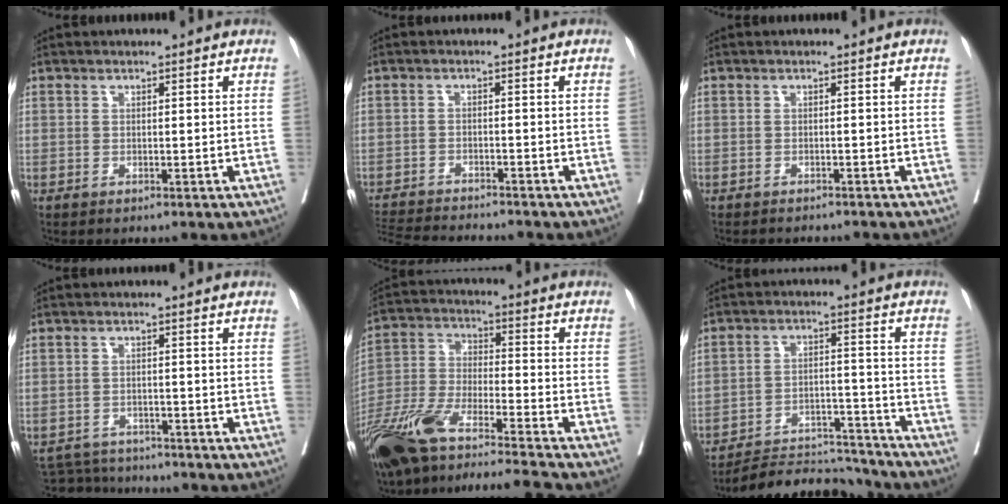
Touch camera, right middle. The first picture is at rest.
{"total": 9.9, "force": [-9.4, 0.5, 3.2], "torque": [-0.052, -0.007, -0.142]}
{"total": 4.5, "force": [-4.2, 0.8, 1.4], "torque": [-0.013, -0.004, -0.048]}
{"total": 4.9, "force": [-4.8, 0.8, -0.3], "torque": [0.004, 0.003, -0.077]}
{"total": 18.8, "force": [-15.6, 0.2, 10.5], "torque": [-0.236, -0.023, -0.291]}
{"total": 10.7, "force": [-10.6, 1.7, 0.0], "torque": [0.012, 0.034, -0.162]}